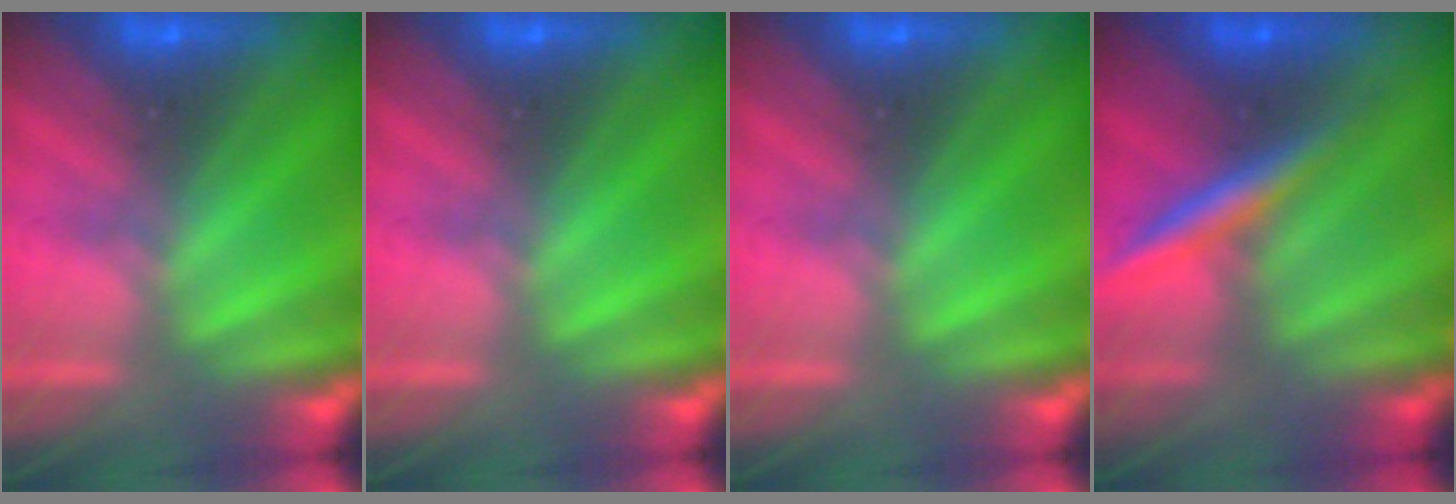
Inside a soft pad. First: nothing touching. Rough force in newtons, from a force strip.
{"total": 0.0}
{"total": 0.0}
{"total": 2.4}